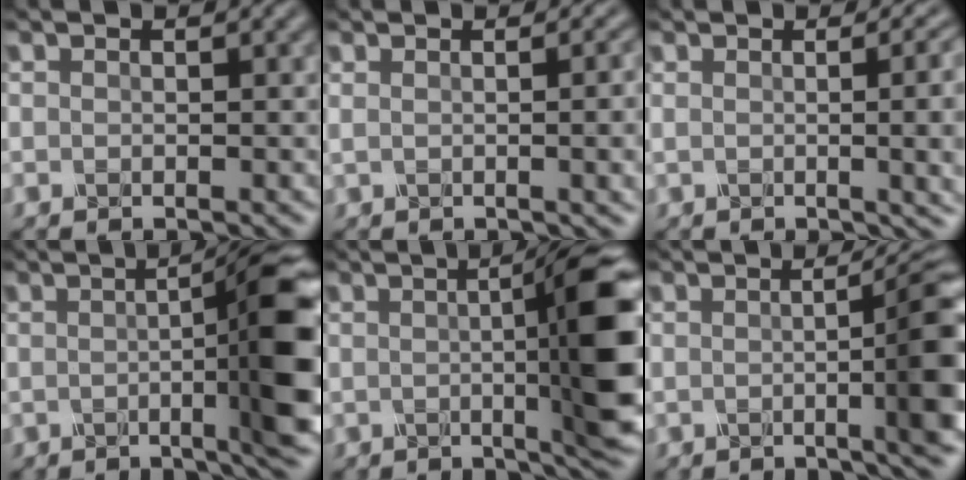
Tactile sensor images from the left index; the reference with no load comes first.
{"total": 7.5, "force": [0.5, 3.6, 6.5], "torque": [-0.025, 0.027, 0.001]}
{"total": 10.9, "force": [0.6, 5.4, 9.5], "torque": [-0.052, 0.020, 0.005]}
{"total": 11.6, "force": [-0.3, 2.5, 11.3], "torque": [-0.118, 0.007, -0.003]}
{"total": 11.7, "force": [0.3, 2.4, 11.4], "torque": [-0.123, 0.004, 0.007]}
{"total": 9.4, "force": [-0.4, 2.4, 9.0], "torque": [-0.085, 0.006, -0.005]}